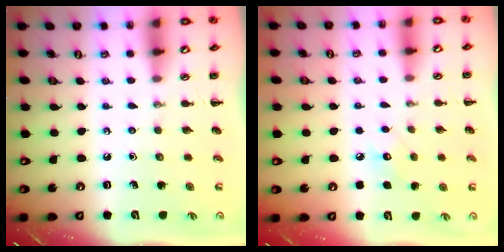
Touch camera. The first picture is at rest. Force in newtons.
{"total": 6.7, "press": 6.4, "slide": 1.7}